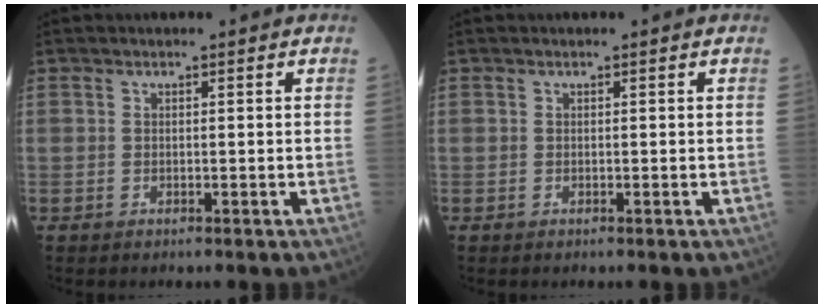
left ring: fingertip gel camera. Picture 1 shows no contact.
{"total": 0.0}